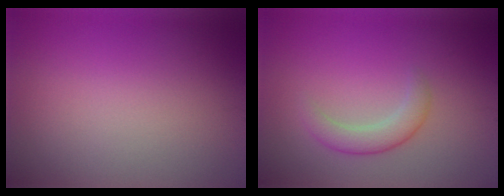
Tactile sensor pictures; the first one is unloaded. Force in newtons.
{"total": 2.4, "press": 2.4, "slide": 0.2}